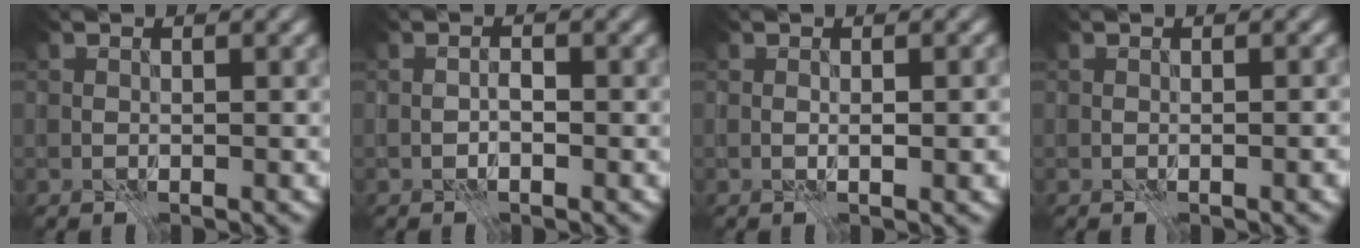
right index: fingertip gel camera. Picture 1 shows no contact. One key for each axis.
{"total": 0.7, "fx": -0.5, "fy": 0.2, "fz": 0.5, "tx": -0.010, "ty": 0.004, "tz": -0.011}
{"total": 1.9, "fx": -0.2, "fy": 0.5, "fz": 1.8, "tx": -0.031, "ty": 0.001, "tz": -0.004}
{"total": 1.2, "fx": -0.6, "fy": 0.2, "fz": 1.0, "tx": -0.017, "ty": 0.000, "tz": -0.008}